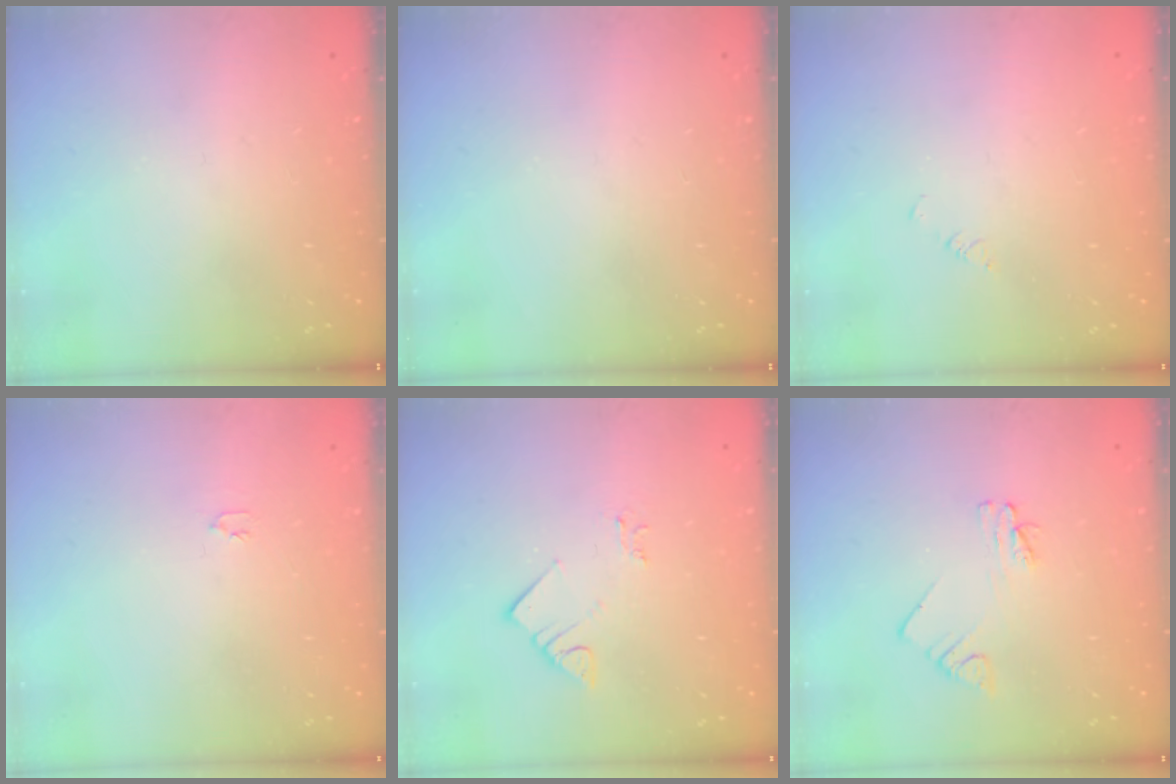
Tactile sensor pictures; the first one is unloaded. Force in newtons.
{"total": 0.0}
{"total": 1.1, "press": 1.1, "slide": 0.1}
{"total": 2.9, "press": 2.9, "slide": 0.4}
{"total": 3.2, "press": 3.2, "slide": 0.4}
{"total": 2.2, "press": 2.2, "slide": 0.3}